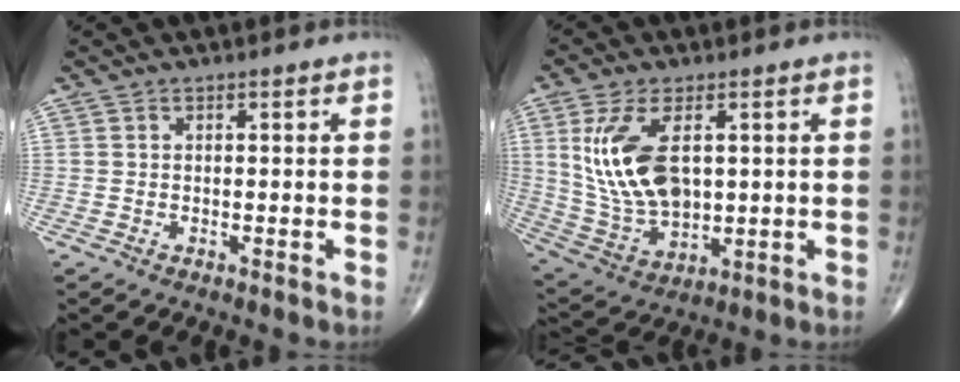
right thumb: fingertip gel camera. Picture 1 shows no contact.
{"total": 14.9, "force": [3.2, 8.1, 12.1], "torque": [-0.240, -0.015, 0.076]}